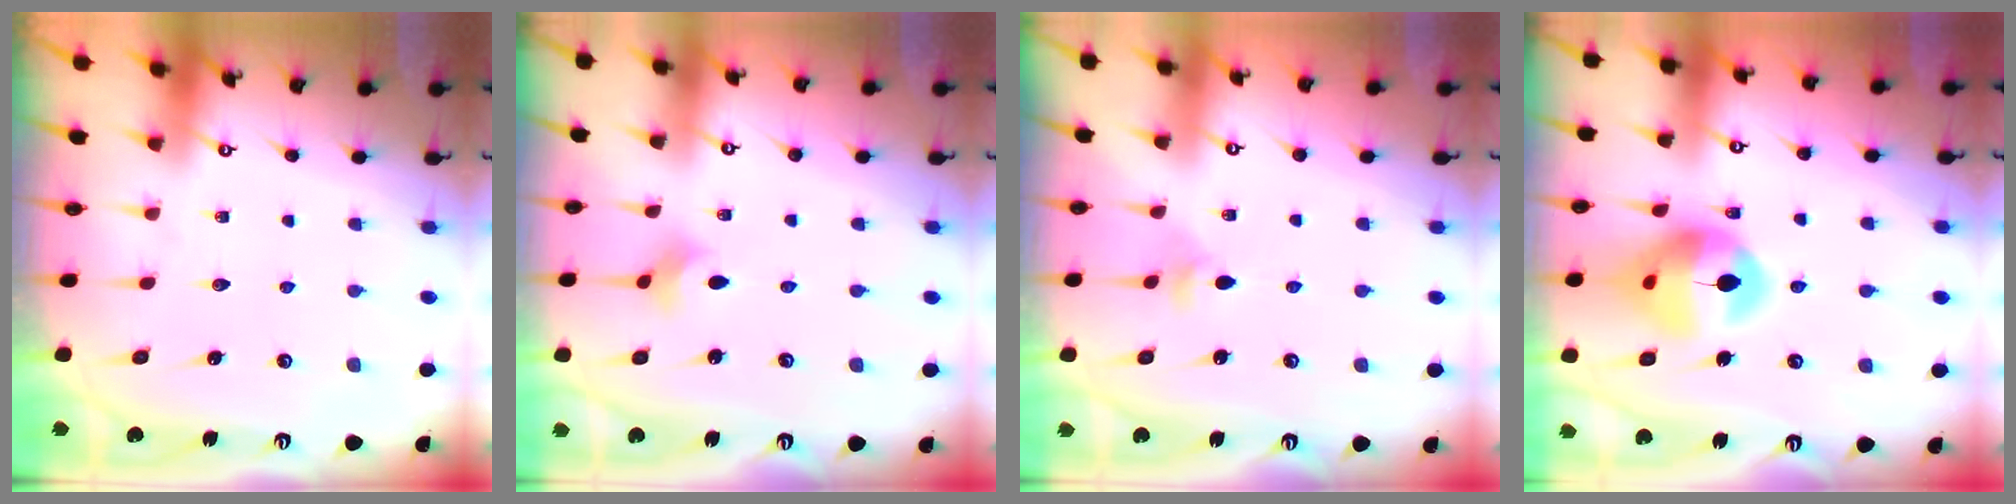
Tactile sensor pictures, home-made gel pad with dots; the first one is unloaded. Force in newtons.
{"total": 2.4, "press": 2.3, "slide": 0.5}
{"total": 3.5, "press": 3.4, "slide": 0.7}
{"total": 16.3, "press": 16.2, "slide": 2.0}